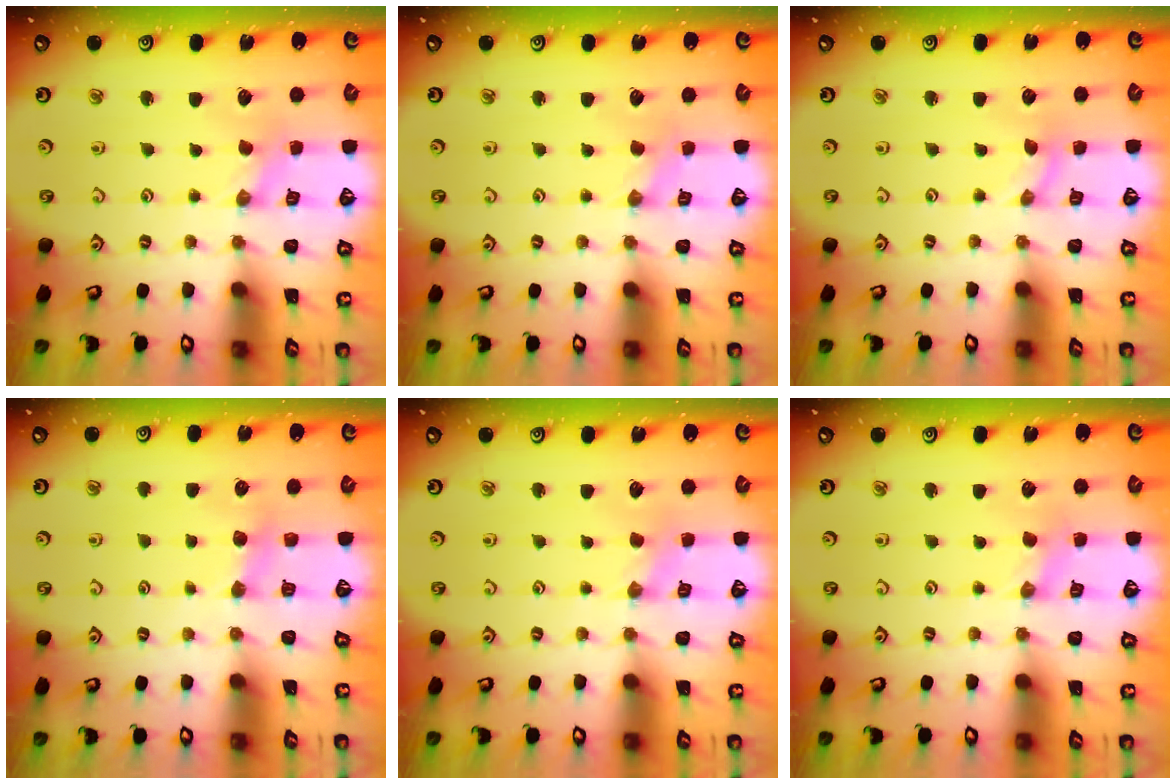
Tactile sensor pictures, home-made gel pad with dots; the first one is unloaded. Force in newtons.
{"total": 0.0}
{"total": 0.0}
{"total": 3.9, "press": 3.9, "slide": 0.6}
{"total": 1.8, "press": 1.7, "slide": 0.4}
{"total": 1.1, "press": 1.1, "slide": 0.2}